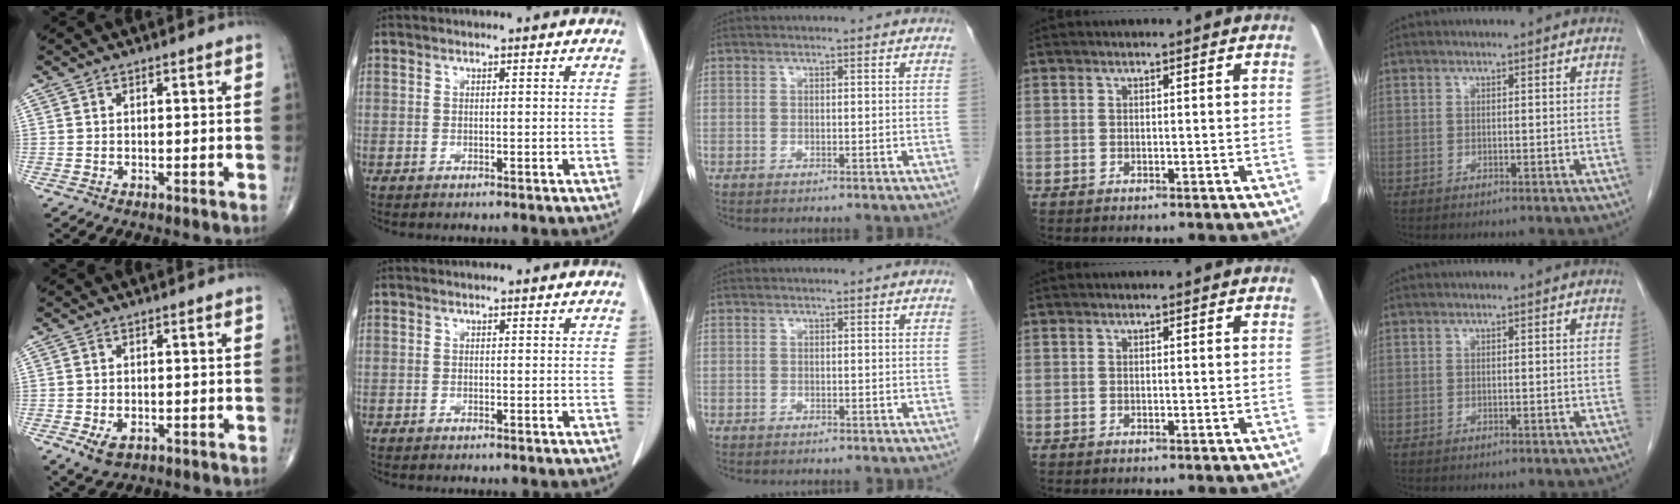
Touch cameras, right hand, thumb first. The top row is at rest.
{"thumb": {"total": 3.7, "force": [-1.4, 2.3, 2.6], "torque": [-0.047, -0.002, -0.017]}}